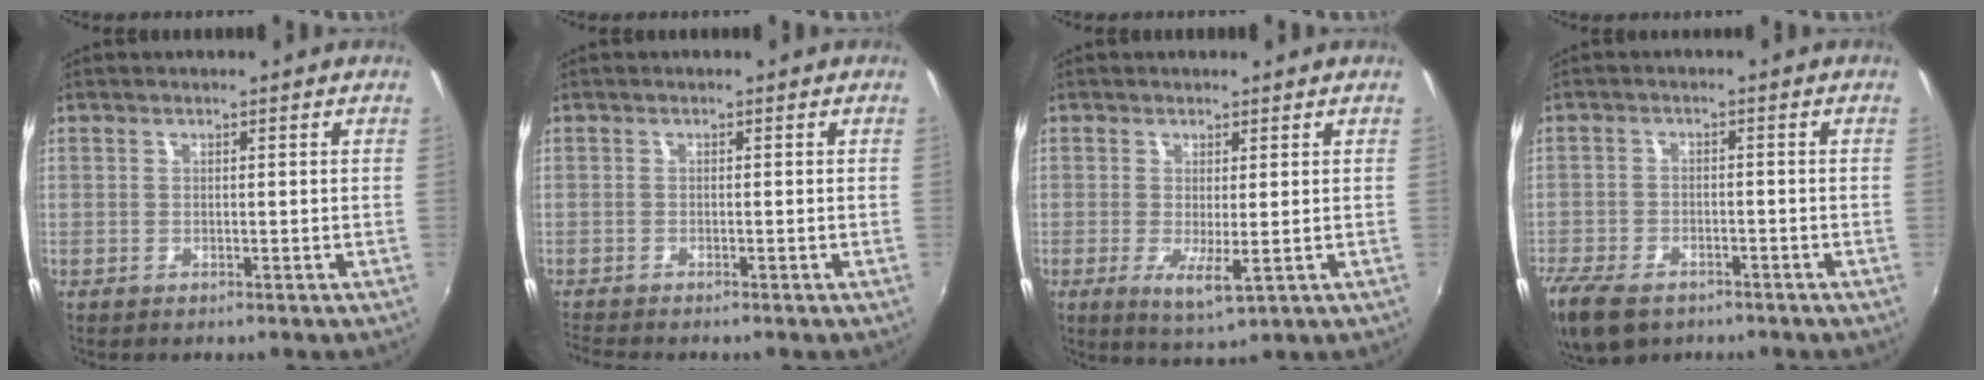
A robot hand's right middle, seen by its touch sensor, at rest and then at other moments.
{"total": 2.9, "force": [-2.7, -0.1, 1.0], "torque": [-0.028, -0.021, -0.053]}
{"total": 4.6, "force": [-0.3, 1.0, 4.5], "torque": [-0.079, -0.016, 0.001]}
{"total": 11.5, "force": [-7.9, 5.9, 5.9], "torque": [-0.159, -0.031, -0.143]}